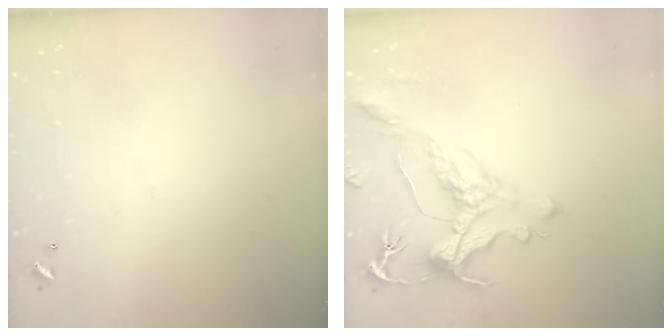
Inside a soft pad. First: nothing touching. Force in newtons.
{"total": 1.2, "press": 0.2, "slide": 1.2}